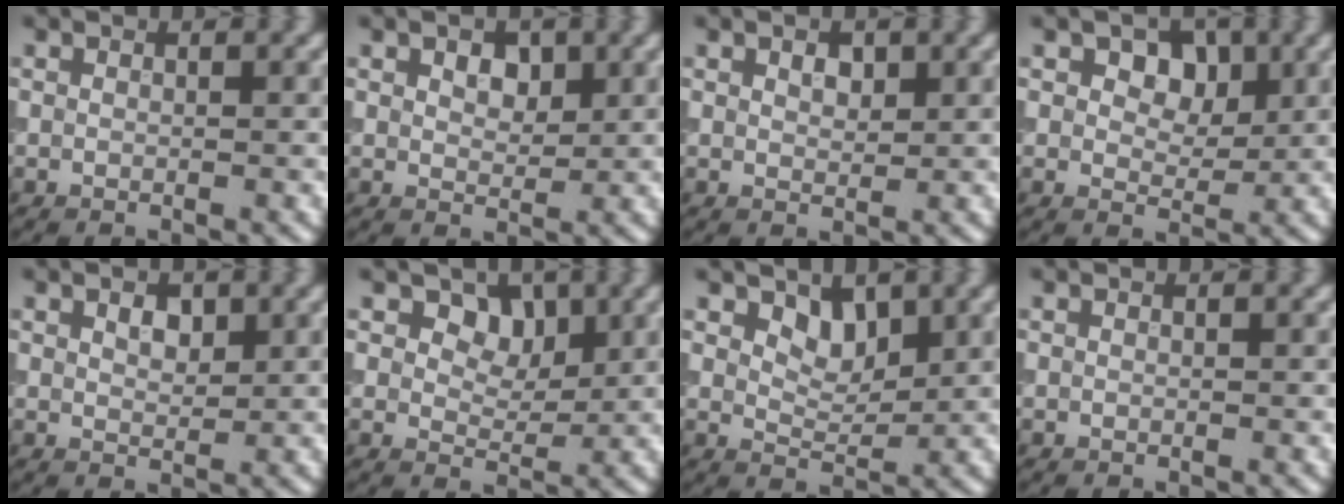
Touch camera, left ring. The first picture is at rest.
{"total": 2.1, "force": [1.0, 1.3, 1.3], "torque": [-0.021, 0.000, 0.017]}
{"total": 1.4, "force": [0.7, 0.8, 0.8], "torque": [-0.012, 0.001, 0.014]}
{"total": 3.9, "force": [1.5, 2.7, 2.4], "torque": [-0.032, 0.001, 0.008]}
{"total": 1.7, "force": [0.9, 1.0, 1.1], "torque": [-0.017, 0.001, 0.016]}
{"total": 3.9, "force": [2.0, 2.6, 2.1], "torque": [-0.032, -0.014, 0.031]}
{"total": 2.6, "force": [1.6, 1.5, 1.3], "torque": [-0.023, -0.011, 0.024]}
{"total": 0.0}